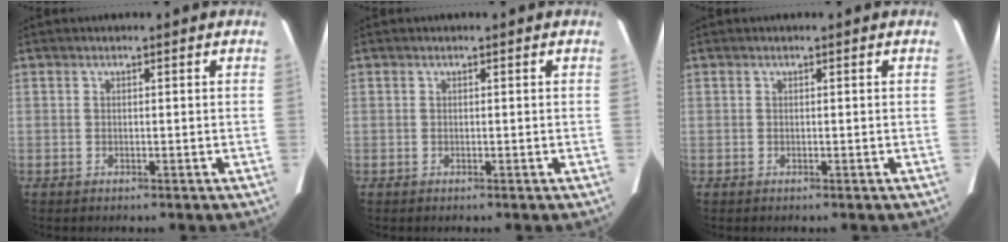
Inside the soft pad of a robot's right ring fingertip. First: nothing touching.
{"total": 0.0}
{"total": 0.0}